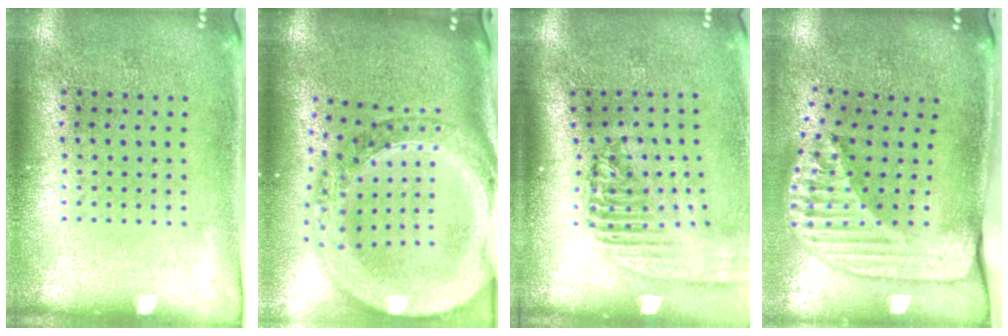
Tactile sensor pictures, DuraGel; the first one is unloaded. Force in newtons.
{"total": 2.8, "press": 2.3, "slide": 1.6}
{"total": 2.3, "press": 1.7, "slide": 1.5}
{"total": 2.5, "press": 1.8, "slide": 1.7}